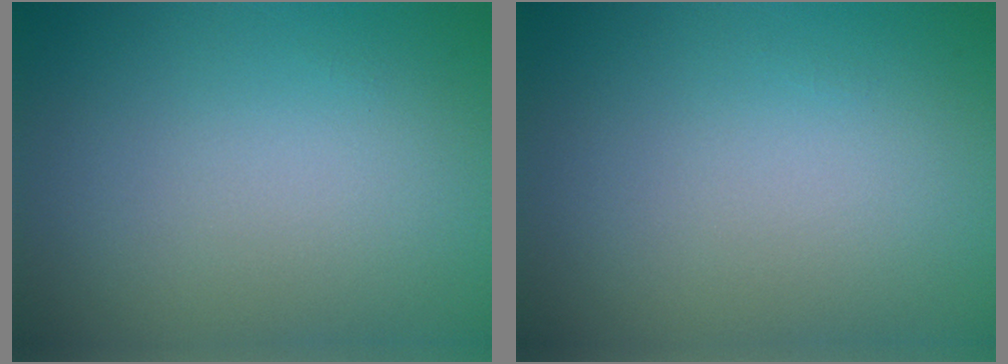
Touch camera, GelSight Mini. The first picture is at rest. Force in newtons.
{"total": 0.0}